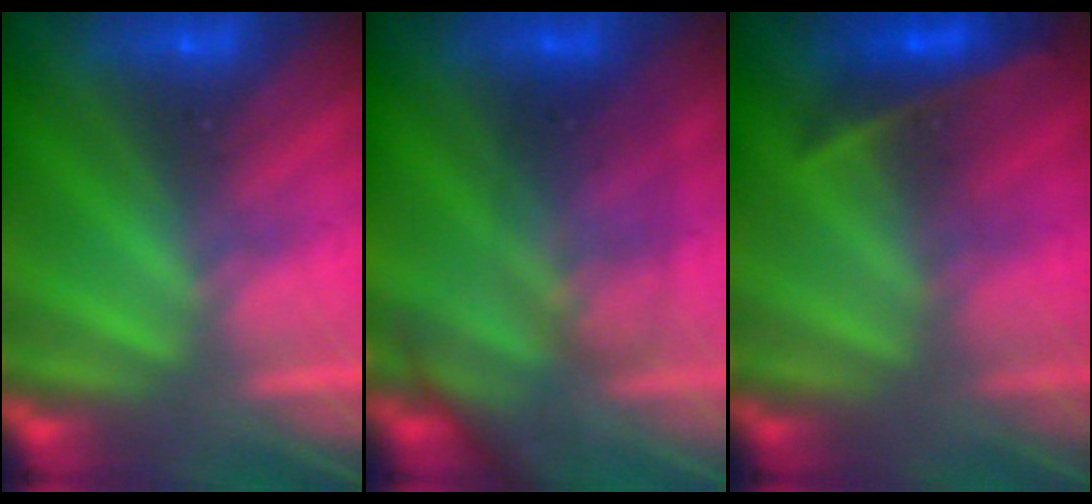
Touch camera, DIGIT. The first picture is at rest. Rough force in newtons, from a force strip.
{"total": 2.9}
{"total": 2.4}